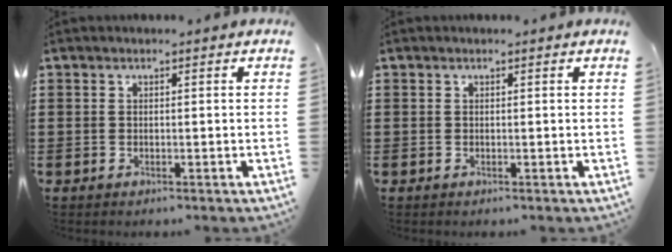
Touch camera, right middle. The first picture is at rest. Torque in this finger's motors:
{"motor_torque": [0.00, 0.00, 0.03, -0.01]}